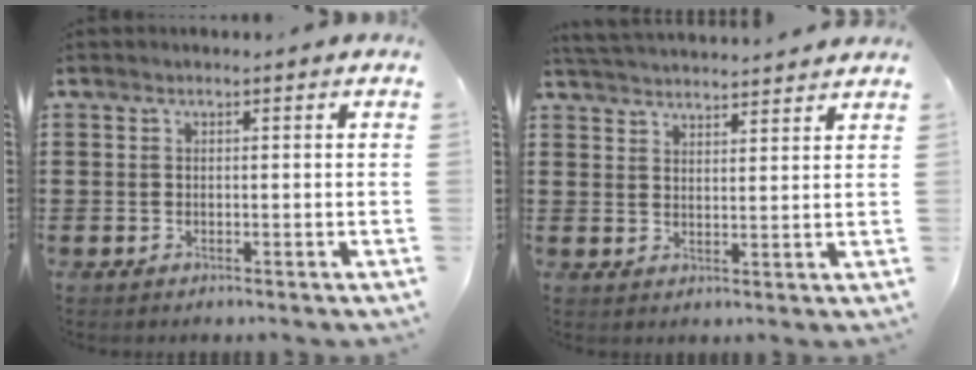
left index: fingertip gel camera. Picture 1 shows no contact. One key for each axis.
{"total": 3.5, "fx": 3.5, "fy": -0.2, "fz": 0.2, "tx": -0.015, "ty": -0.013, "tz": 0.063}